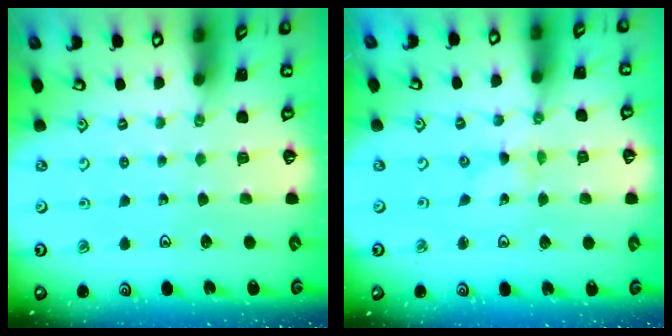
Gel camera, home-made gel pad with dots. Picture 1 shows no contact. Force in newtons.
{"total": 0.0}